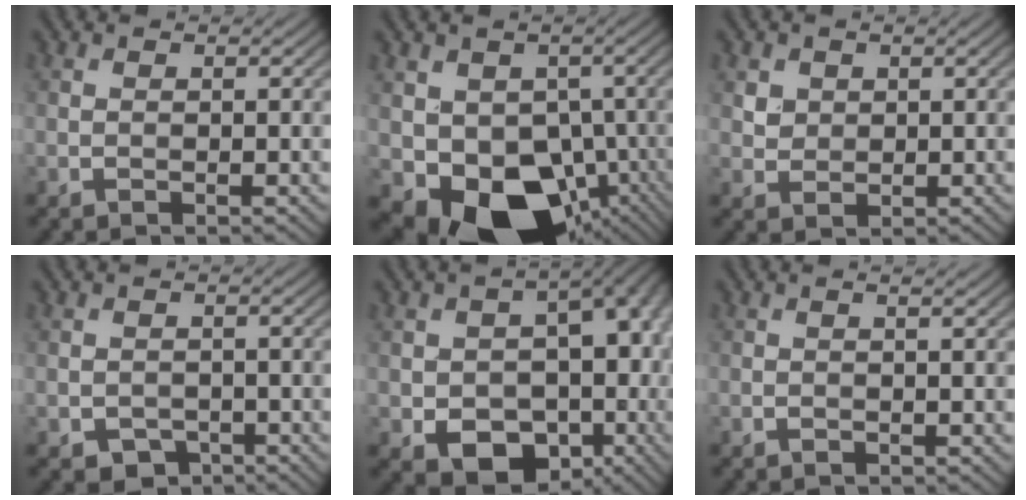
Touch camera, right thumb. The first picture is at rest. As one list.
[{"total": 13.1, "force": [-3.2, 9.9, 7.9], "torque": [-0.131, -0.046, -0.039]}, {"total": 2.4, "force": [1.2, 2.0, 0.7], "torque": [-0.027, -0.010, 0.028]}, {"total": 2.5, "force": [-1.5, 1.8, 1.0], "torque": [-0.016, -0.010, -0.028]}, {"total": 14.7, "force": [-2.7, 10.7, 9.6], "torque": [-0.129, -0.028, -0.026]}, {"total": 0.7, "force": [0.1, -0.1, 0.7], "torque": [-0.013, 0.002, -0.003]}]